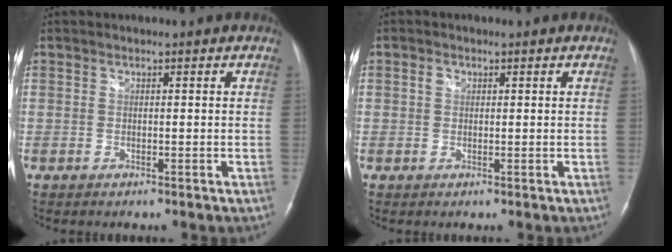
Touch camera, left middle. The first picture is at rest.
{"total": 1.0, "force": [0.4, 0.8, 0.4], "torque": [-0.008, 0.005, 0.006]}